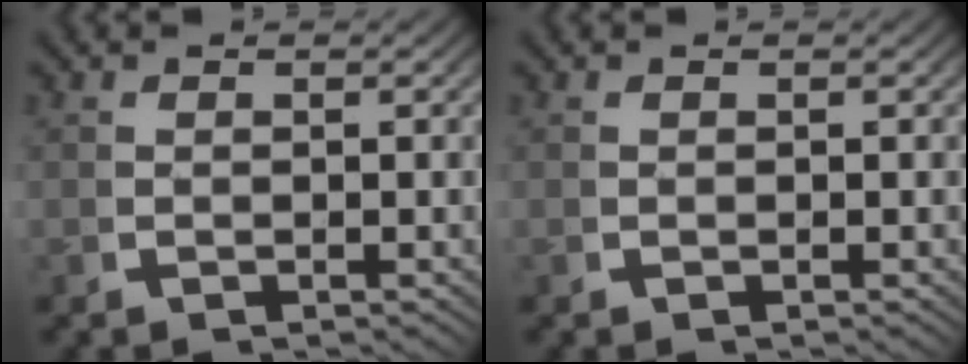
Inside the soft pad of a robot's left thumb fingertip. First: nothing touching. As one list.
[{"total": 0.0}]